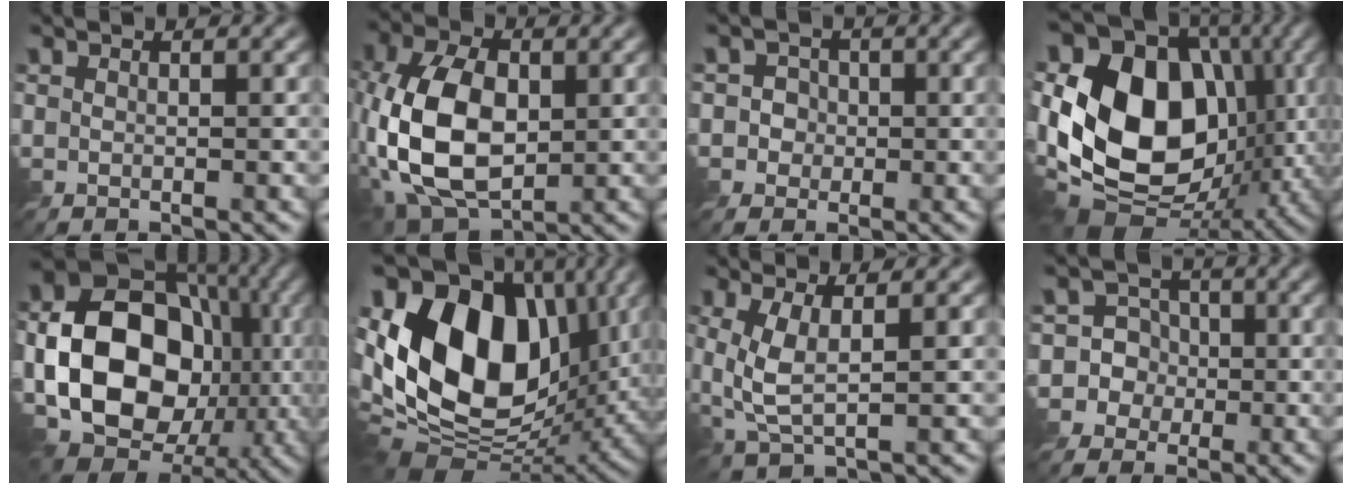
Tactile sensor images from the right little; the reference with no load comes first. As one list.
[{"total": 10.9, "force": [-1.6, 6.7, 8.5], "torque": [-0.196, 0.001, -0.038]}, {"total": 3.2, "force": [0.2, 3.0, 0.9], "torque": [-0.011, 0.004, 0.000]}, {"total": 16.1, "force": [1.3, 11.5, 11.1], "torque": [-0.211, 0.009, 0.008]}, {"total": 17.9, "force": [-3.2, 13.8, 11.1], "torque": [-0.181, -0.014, -0.050]}, {"total": 17.5, "force": [1.4, 11.7, 12.9], "torque": [-0.256, 0.019, 0.006]}, {"total": 4.0, "force": [0.0, 1.6, 3.7], "torque": [-0.090, -0.009, 0.000]}, {"total": 6.9, "force": [-1.1, 6.6, 1.5], "torque": [-0.026, 0.033, -0.054]}]